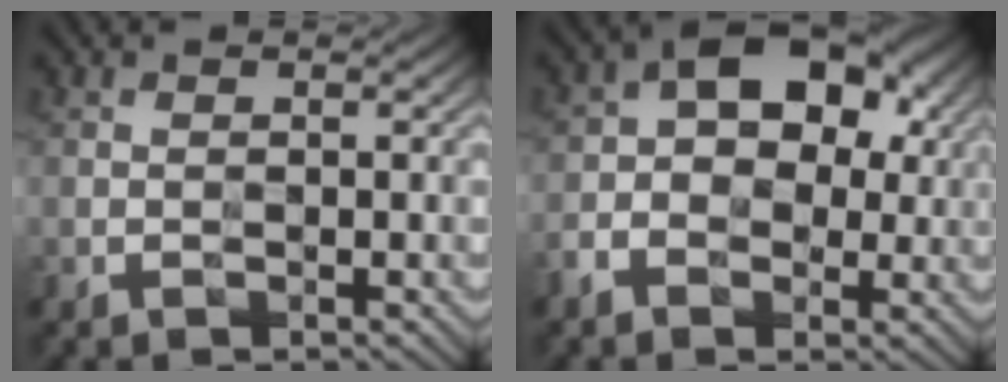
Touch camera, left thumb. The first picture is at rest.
{"total": 9.7, "force": [0.3, 6.4, 7.2], "torque": [-0.112, 0.014, -0.009]}